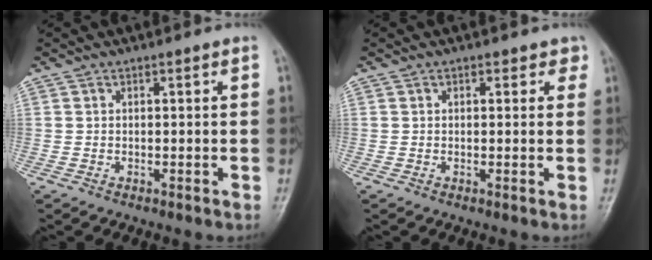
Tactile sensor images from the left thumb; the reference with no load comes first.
{"total": 2.0, "force": [1.1, 1.4, 0.9], "torque": [0.010, -0.001, 0.007]}